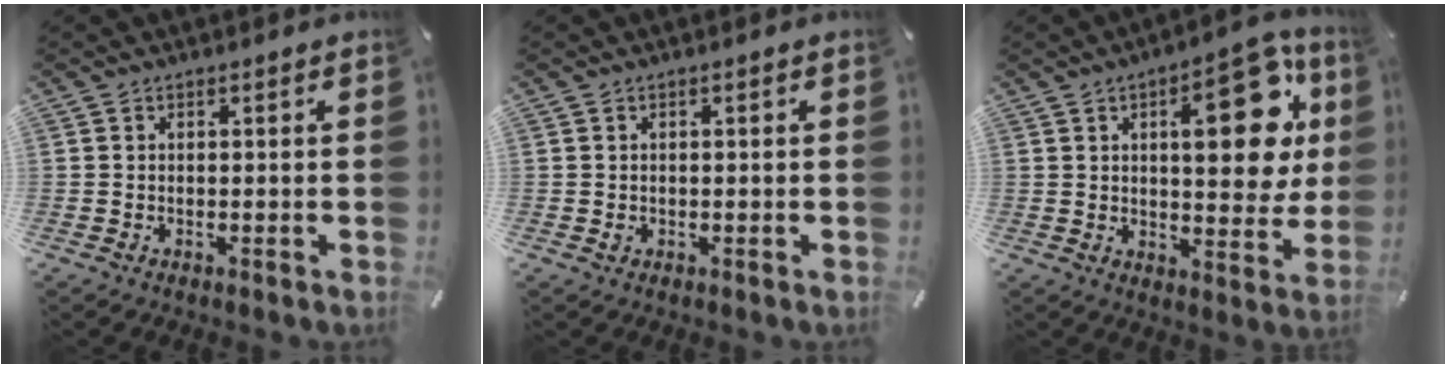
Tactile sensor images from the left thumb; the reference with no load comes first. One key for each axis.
{"total": 0.8, "fx": -0.2, "fy": 0.6, "fz": 0.5, "tx": -0.010, "ty": 0.001, "tz": -0.003}
{"total": 20.3, "fx": 6.5, "fy": 8.8, "fz": 17.1, "tx": -0.214, "ty": -0.020, "tz": 0.093}